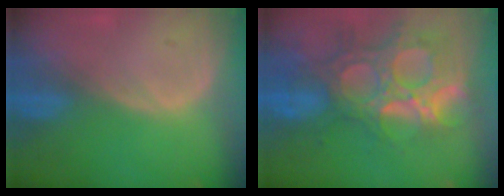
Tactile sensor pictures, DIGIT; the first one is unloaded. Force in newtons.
{"total": 14.1, "press": 11.9, "slide": 7.6}